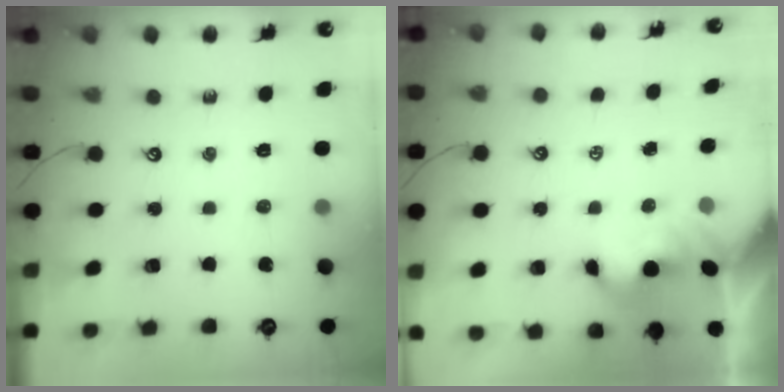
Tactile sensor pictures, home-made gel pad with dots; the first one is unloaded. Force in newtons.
{"total": 1.2, "press": 1.2, "slide": 0.1}